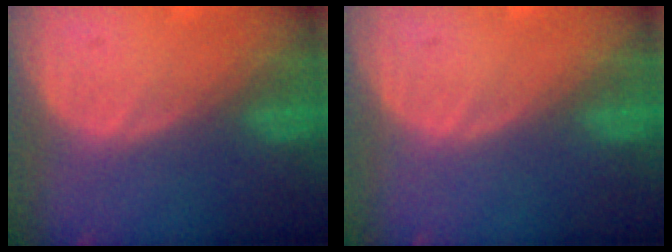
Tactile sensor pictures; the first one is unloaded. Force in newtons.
{"total": 0.0}